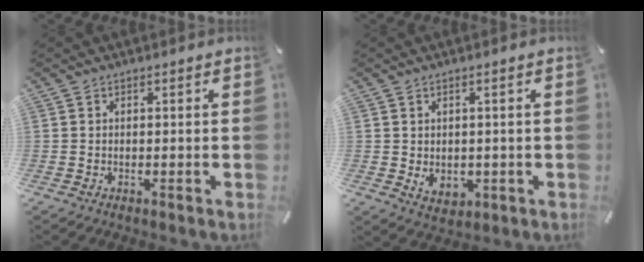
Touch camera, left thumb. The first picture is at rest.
{"total": 3.3, "force": [0.1, 2.8, 1.8], "torque": [-0.031, -0.002, 0.002]}